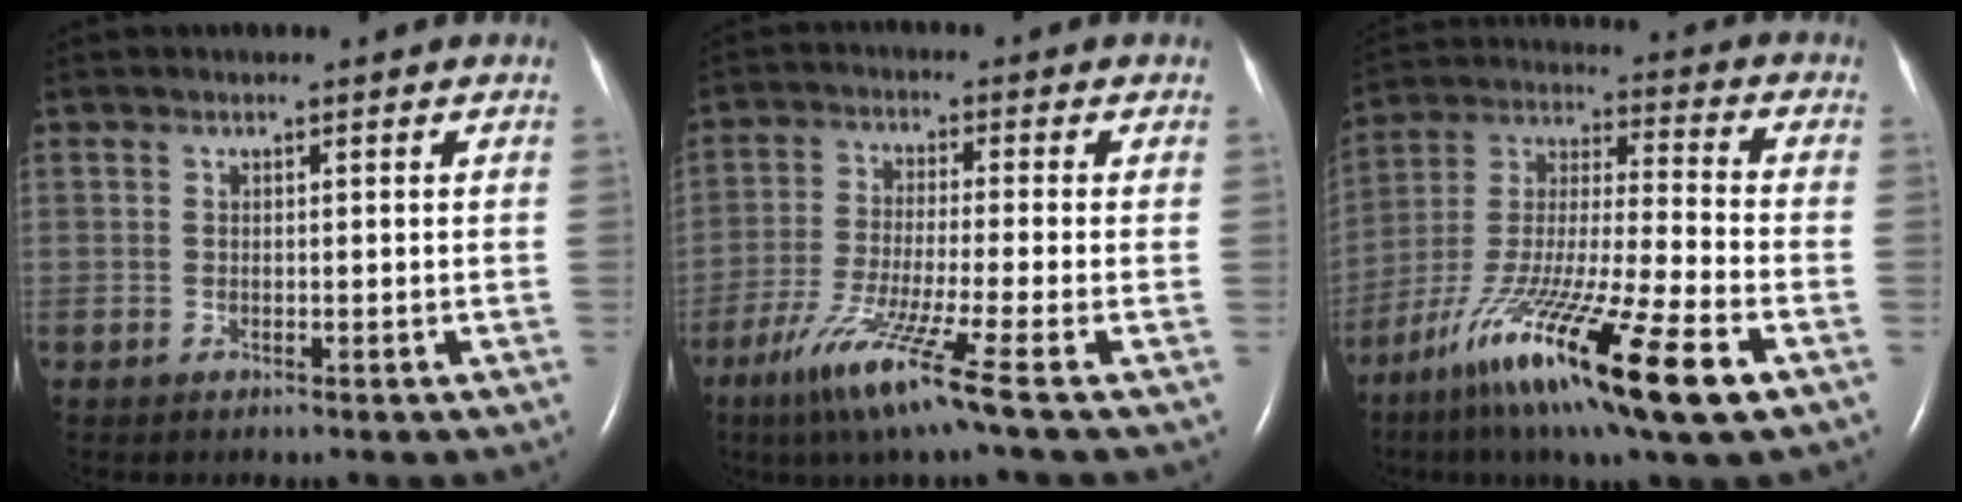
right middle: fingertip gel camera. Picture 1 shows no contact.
{"total": 10.2, "force": [-5.9, -1.6, 8.2], "torque": [-0.159, -0.039, -0.114]}
{"total": 22.7, "force": [-12.0, 1.8, 19.1], "torque": [-0.347, -0.053, -0.210]}